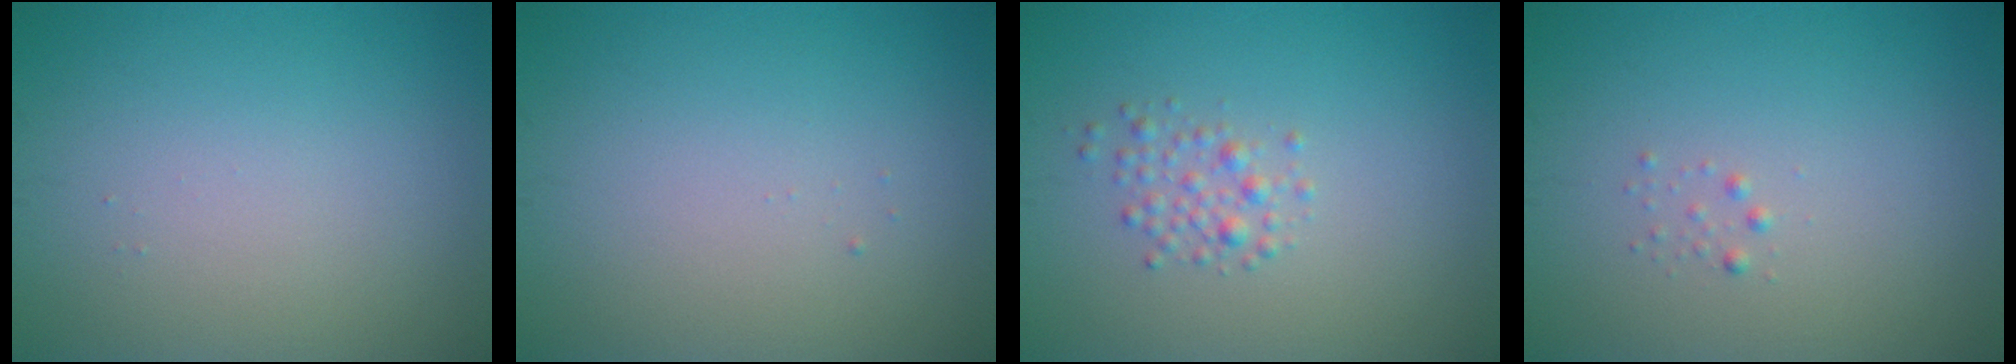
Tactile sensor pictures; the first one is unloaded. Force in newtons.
{"total": 0.0}
{"total": 1.6, "press": 1.6, "slide": 0.1}
{"total": 0.6, "press": 0.6, "slide": 0.0}